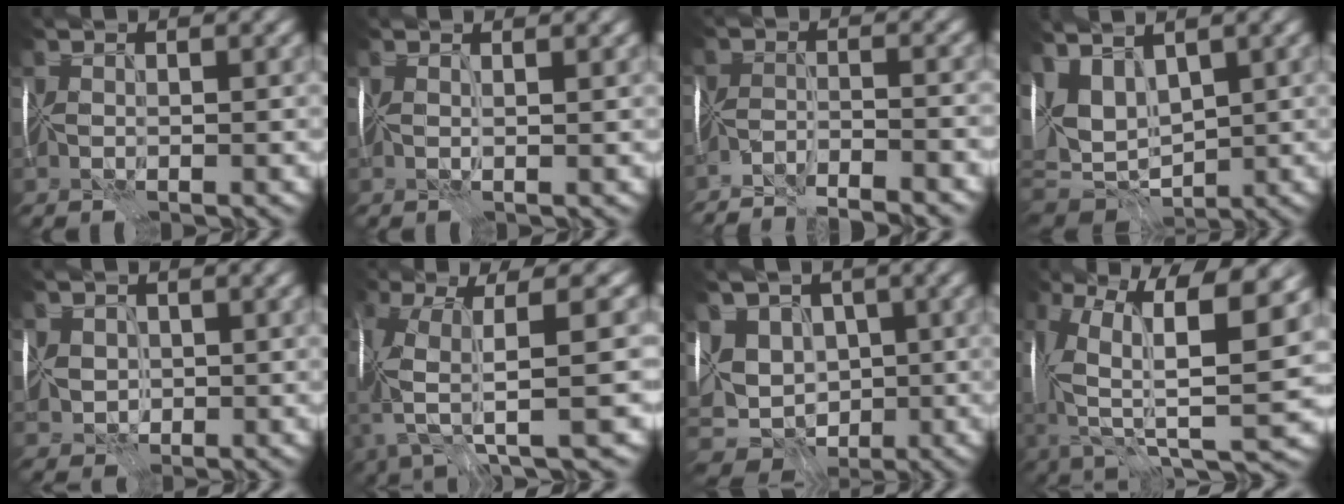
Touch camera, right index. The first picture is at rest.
{"total": 0.9, "force": [0.6, -0.6, 0.4], "torque": [-0.008, -0.004, 0.006]}
{"total": 7.5, "force": [-7.3, 0.1, 1.4], "torque": [-0.019, -0.001, -0.108]}
{"total": 6.7, "force": [2.1, 3.6, 5.2], "torque": [-0.105, -0.001, 0.045]}
{"total": 2.7, "force": [0.5, 2.4, 1.3], "torque": [-0.027, 0.005, 0.011]}
{"total": 9.0, "force": [-2.2, 2.0, 8.5], "torque": [-0.175, -0.014, -0.034]}
{"total": 8.9, "force": [-0.7, 7.3, 5.0], "torque": [-0.080, 0.003, -0.015]}
{"total": 14.0, "force": [2.2, 5.2, 12.8], "torque": [-0.229, 0.009, 0.038]}